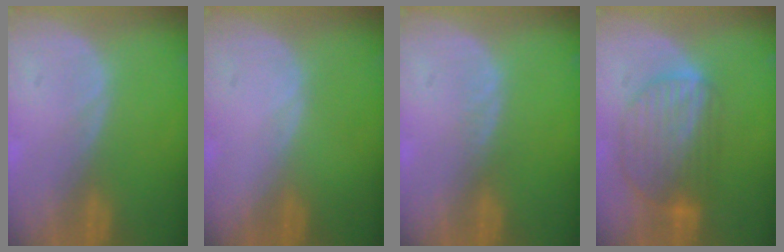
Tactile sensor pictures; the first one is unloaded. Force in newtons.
{"total": 0.0}
{"total": 0.9, "press": 0.9, "slide": 0.2}
{"total": 8.9, "press": 7.8, "slide": 4.4}